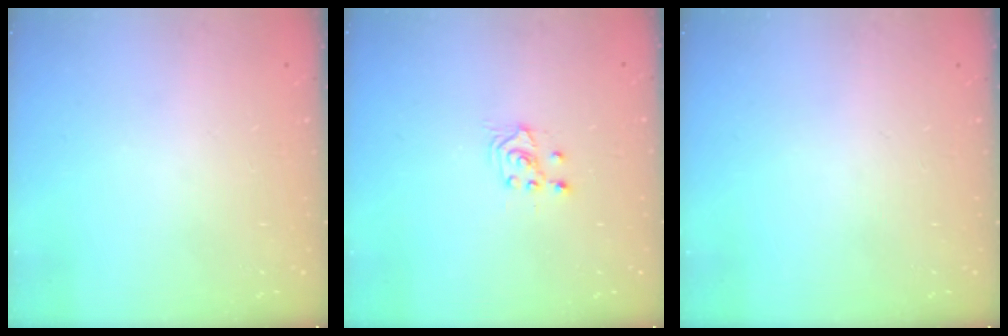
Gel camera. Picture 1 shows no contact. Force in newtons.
{"total": 2.5, "press": 2.4, "slide": 0.7}
{"total": 0.0}